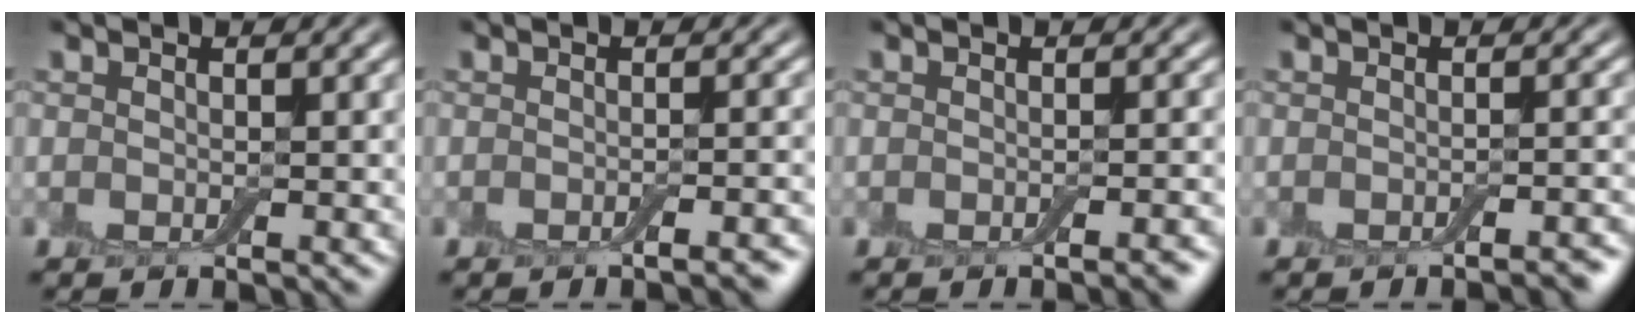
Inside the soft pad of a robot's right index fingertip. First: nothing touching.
{"total": 2.2, "force": [-1.2, 0.6, 1.8], "torque": [-0.017, 0.002, -0.021]}
{"total": 1.9, "force": [-1.0, 0.5, 1.5], "torque": [-0.011, 0.002, -0.015]}
{"total": 2.0, "force": [-1.3, 0.4, 1.4], "torque": [-0.012, 0.002, -0.021]}